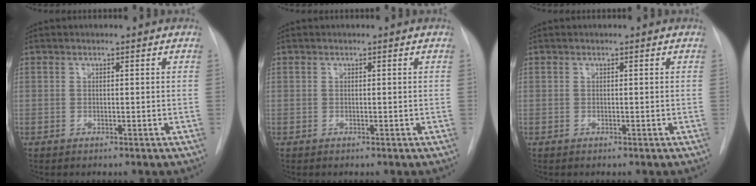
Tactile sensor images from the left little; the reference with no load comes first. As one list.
[{"total": 0.0}, {"total": 0.0}]